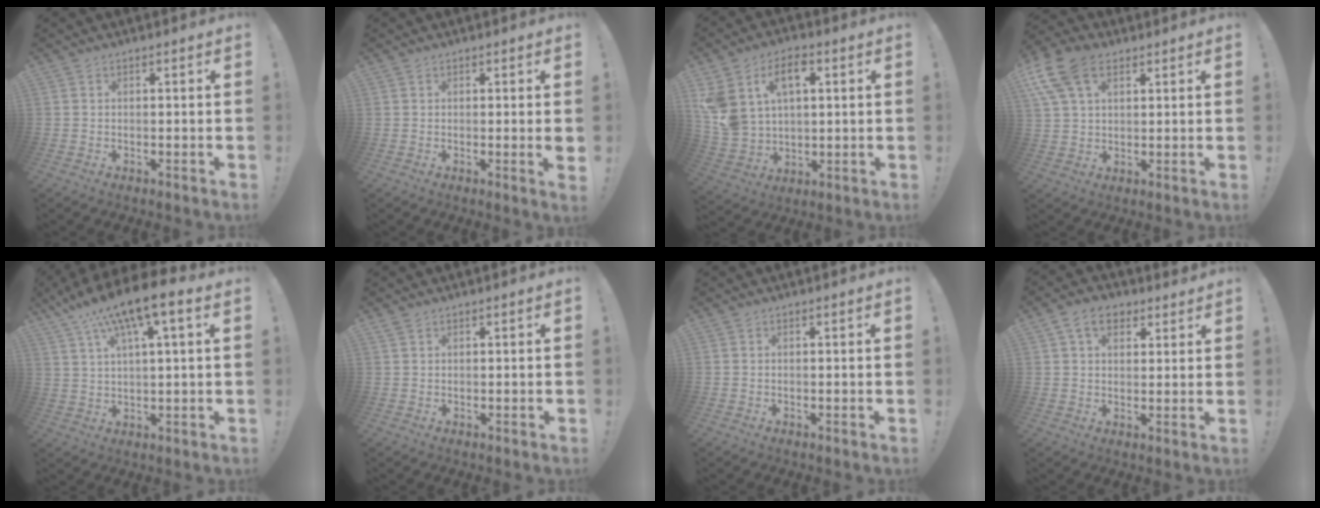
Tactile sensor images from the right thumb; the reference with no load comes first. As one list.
[{"total": 2.1, "force": [0.2, -0.3, 2.1], "torque": [-0.021, -0.009, -0.001]}, {"total": 13.8, "force": [5.9, 9.2, 8.4], "torque": [-0.167, -0.023, 0.108]}, {"total": 12.9, "force": [6.0, 8.0, 8.0], "torque": [-0.163, -0.017, 0.115]}, {"total": 12.6, "force": [6.5, 2.8, 10.4], "torque": [-0.180, -0.031, 0.107]}, {"total": 0.8, "force": [0.6, 0.3, 0.5], "torque": [-0.012, 0.001, 0.012]}, {"total": 0.0}, {"total": 8.0, "force": [4.1, 5.4, 4.4], "torque": [-0.066, -0.005, 0.077]}]